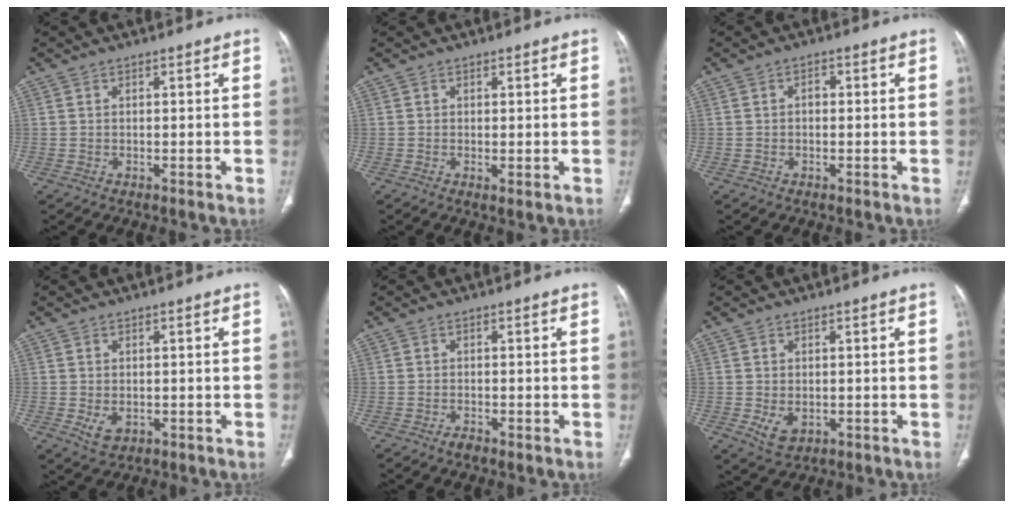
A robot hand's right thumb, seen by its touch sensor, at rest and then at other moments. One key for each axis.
{"total": 1.1, "fx": 0.0, "fy": 0.4, "fz": 1.0, "tx": -0.018, "ty": -0.006, "tz": 0.003}
{"total": 1.6, "fx": 0.0, "fy": 1.0, "fz": 1.2, "tx": -0.015, "ty": 0.006, "tz": -0.003}
{"total": 3.4, "fx": -0.7, "fy": 2.4, "fz": 2.3, "tx": -0.035, "ty": -0.002, "tz": -0.001}
{"total": 1.5, "fx": -1.0, "fy": 0.7, "fz": 0.8, "tx": -0.017, "ty": 0.004, "tz": -0.018}
{"total": 4.0, "fx": -0.8, "fy": 2.8, "fz": 2.8, "tx": -0.046, "ty": -0.004, "tz": 0.000}